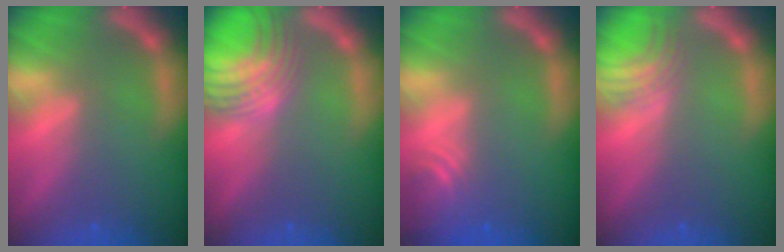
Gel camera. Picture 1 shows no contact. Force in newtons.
{"total": 9.1}
{"total": 3.5}
{"total": 3.9}